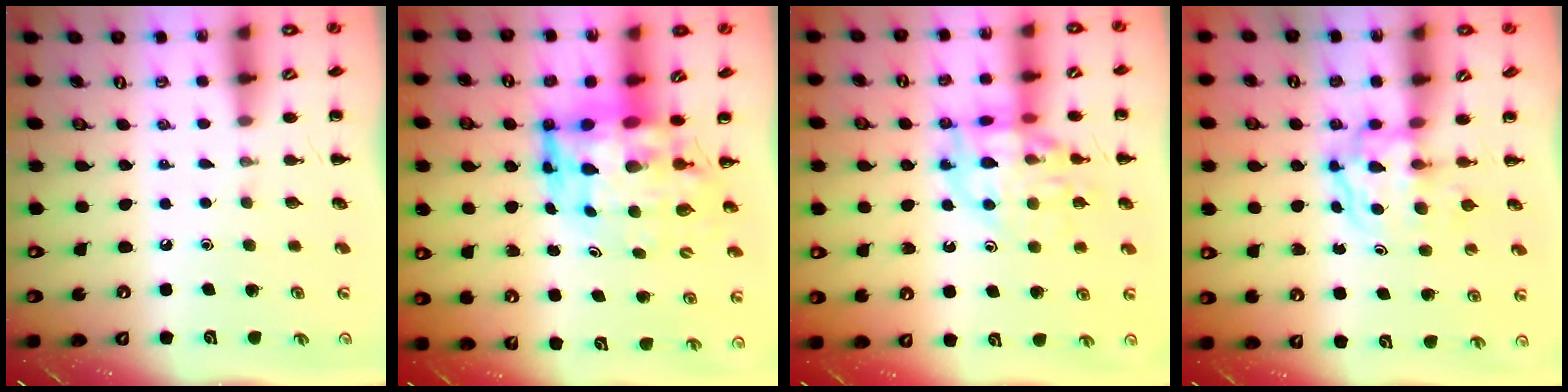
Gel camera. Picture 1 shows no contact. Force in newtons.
{"total": 8.3, "press": 7.9, "slide": 2.6}
{"total": 14.8, "press": 14.6, "slide": 2.0}
{"total": 3.9, "press": 3.9, "slide": 0.5}